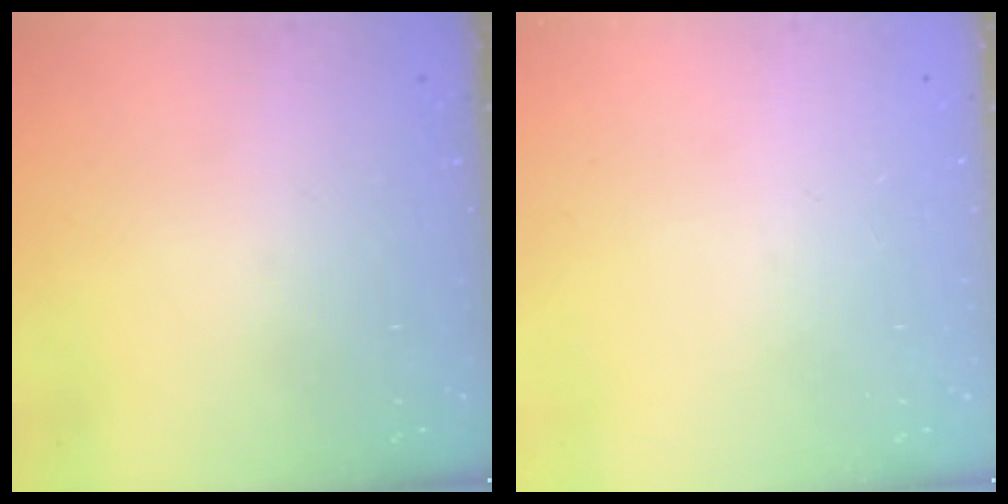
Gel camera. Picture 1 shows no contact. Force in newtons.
{"total": 0.0}